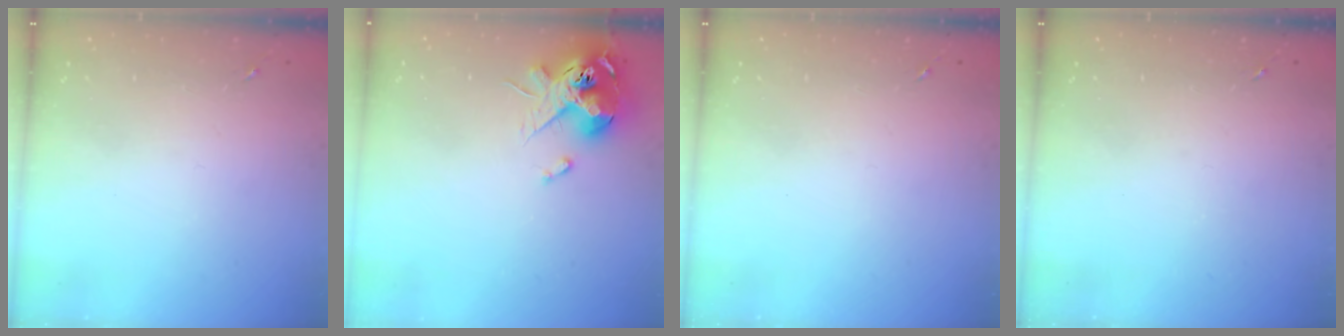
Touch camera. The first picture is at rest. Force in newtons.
{"total": 13.4, "press": 13.3, "slide": 1.4}
{"total": 0.0}
{"total": 0.0}